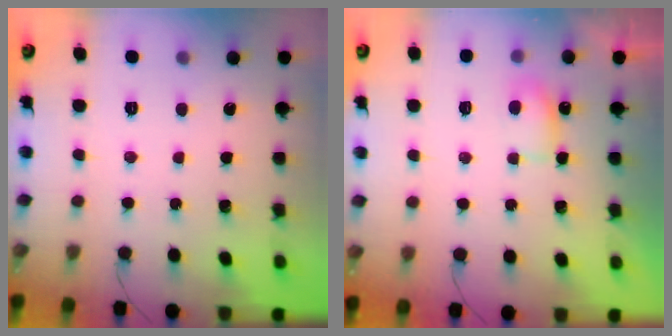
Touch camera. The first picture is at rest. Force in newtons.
{"total": 4.1, "press": 4.0, "slide": 1.1}